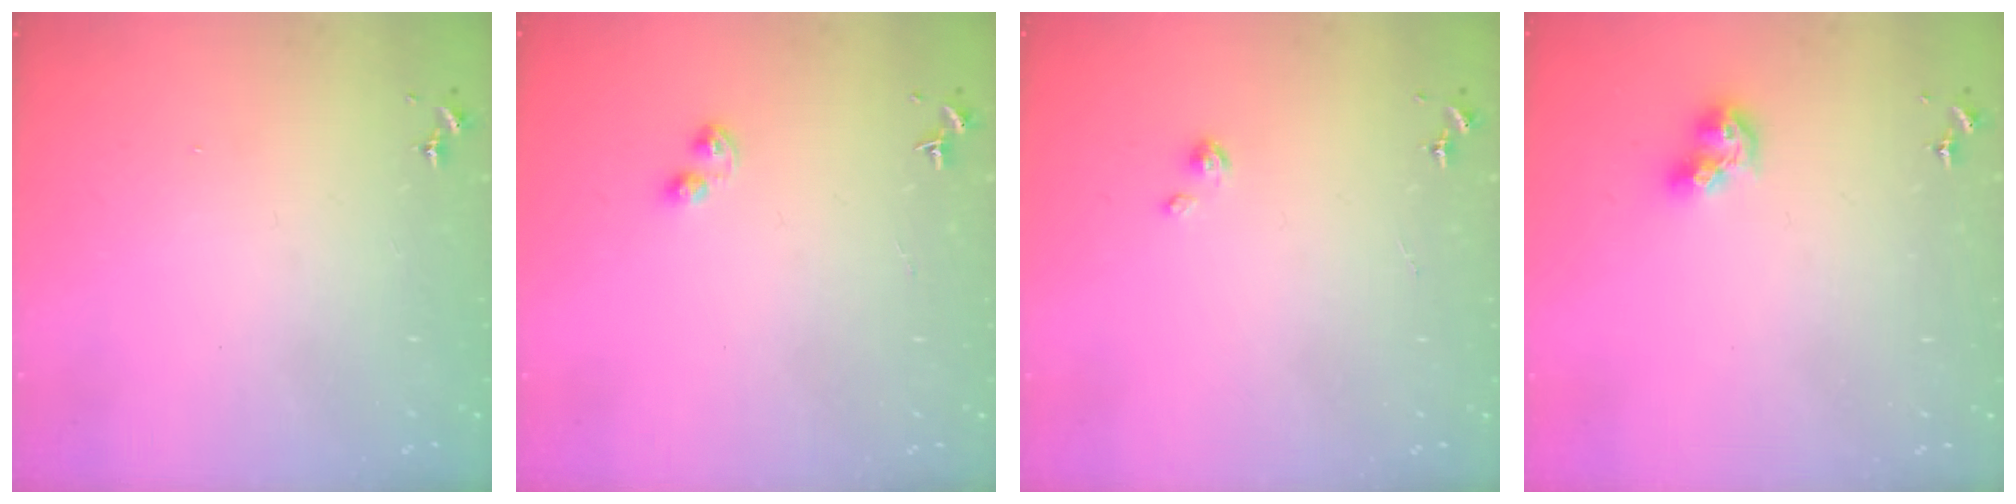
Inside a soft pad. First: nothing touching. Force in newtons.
{"total": 2.7, "press": 2.7, "slide": 0.4}
{"total": 2.2, "press": 2.2, "slide": 0.3}
{"total": 9.1, "press": 9.0, "slide": 0.8}